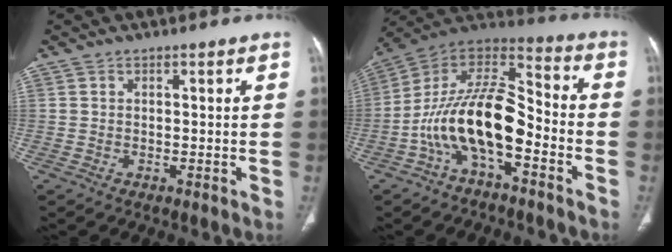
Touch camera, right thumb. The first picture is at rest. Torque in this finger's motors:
{"motor_torque": [0.97, 0.91, 1.94, -0.83, 0.37]}